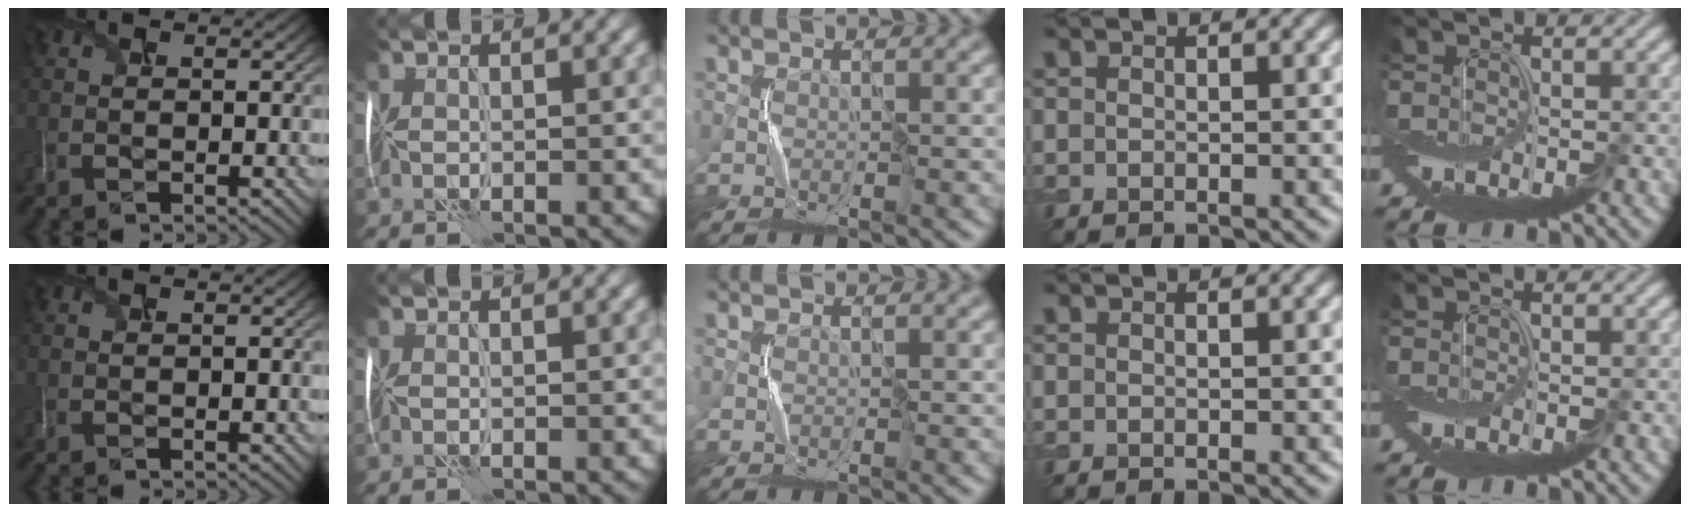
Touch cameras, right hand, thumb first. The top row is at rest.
{}